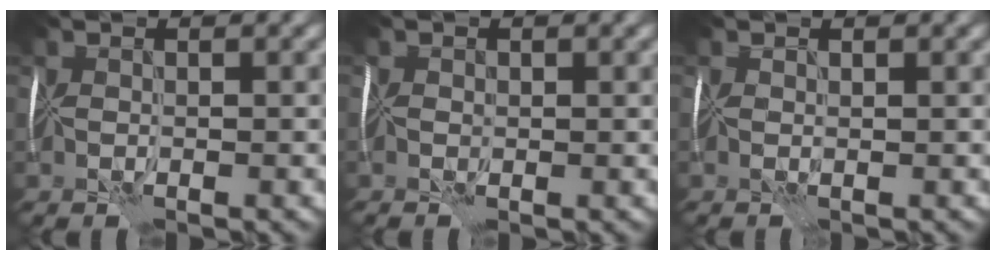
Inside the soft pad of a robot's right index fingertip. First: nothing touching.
{"total": 0.9, "force": [-0.3, 0.8, 0.4], "torque": [0.000, 0.004, -0.008]}
{"total": 0.0}